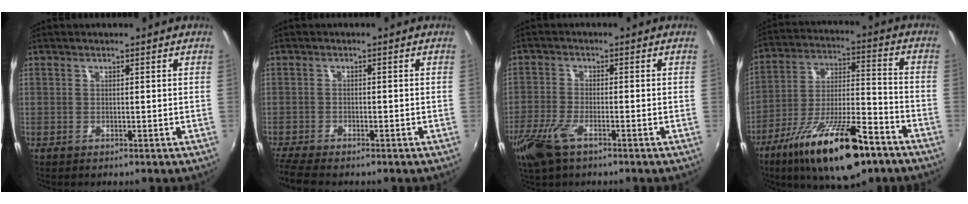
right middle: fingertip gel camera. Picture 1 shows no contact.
{"total": 6.4, "force": [-5.5, 1.3, 3.1], "torque": [-0.086, -0.029, -0.099]}
{"total": 8.2, "force": [-4.9, 3.1, 5.8], "torque": [-0.144, -0.020, -0.098]}
{"total": 20.8, "force": [-12.9, 6.3, 15.1], "torque": [-0.270, -0.024, -0.213]}